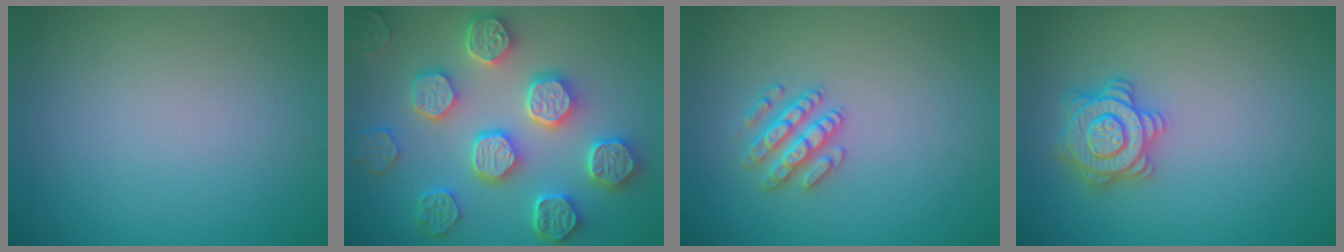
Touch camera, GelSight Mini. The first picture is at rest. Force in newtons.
{"total": 8.0, "press": 6.7, "slide": 4.4}
{"total": 2.5, "press": 2.4, "slide": 0.5}
{"total": 3.6, "press": 3.5, "slide": 1.0}